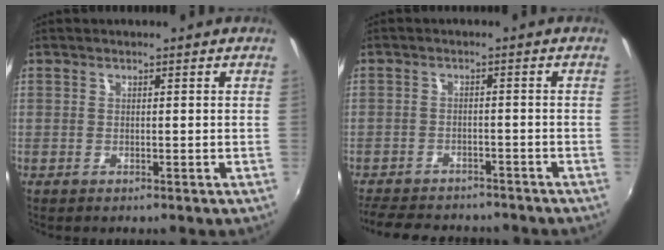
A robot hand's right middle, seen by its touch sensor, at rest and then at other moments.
{"total": 11.5, "force": [-9.9, 4.4, 4.0], "torque": [-0.103, -0.004, -0.148]}